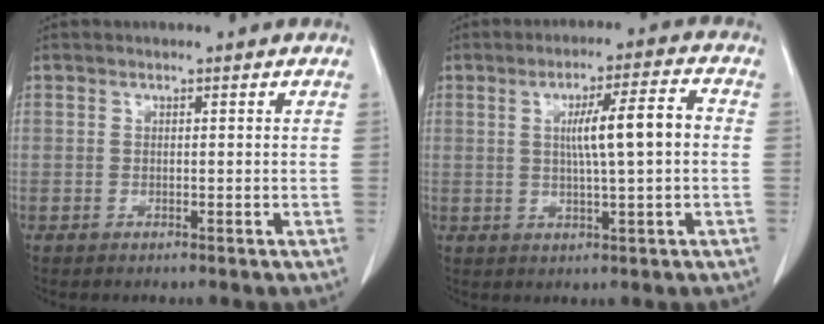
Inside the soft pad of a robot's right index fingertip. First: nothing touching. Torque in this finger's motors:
{"motor_torque": [0.69, 0.44, 0.21, 0.13]}